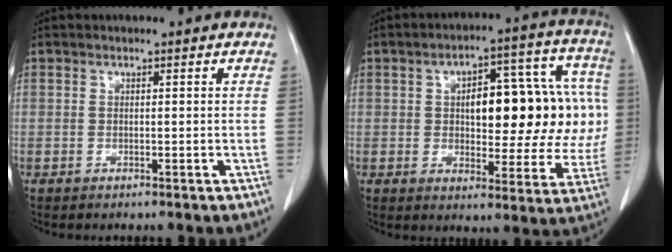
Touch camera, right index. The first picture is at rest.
{"total": 18.5, "force": [1.8, 7.8, 16.7], "torque": [-0.210, 0.043, 0.032]}